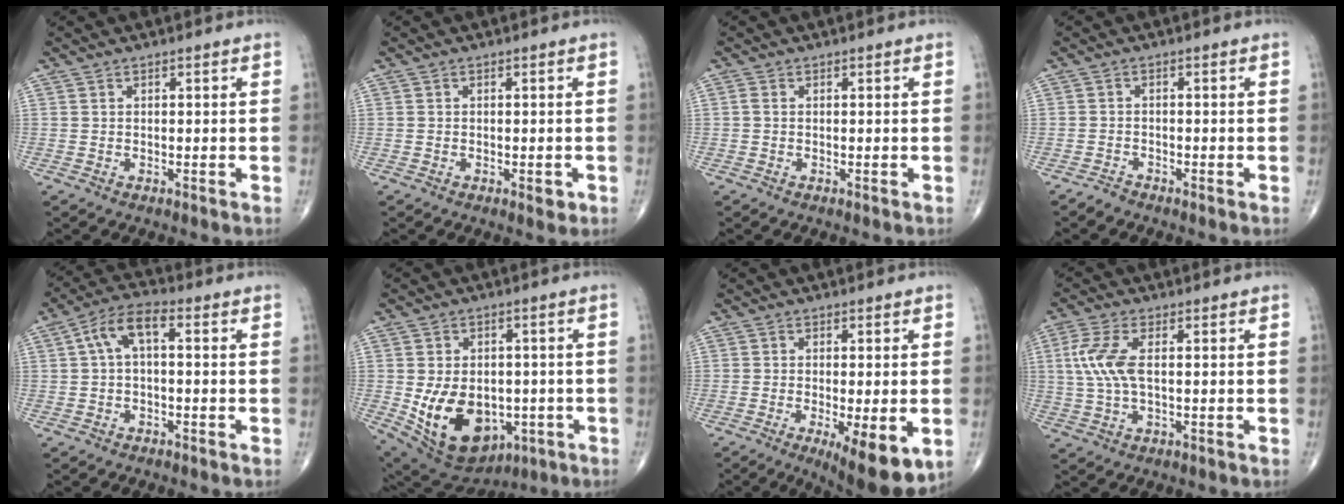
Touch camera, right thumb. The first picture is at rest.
{"total": 1.7, "force": [-0.6, 0.8, 1.4], "torque": [-0.014, -0.001, -0.008]}
{"total": 0.7, "force": [-0.1, 0.4, 0.5], "torque": [-0.011, -0.001, -0.004]}
{"total": 1.3, "force": [-1.3, 0.2, 0.0], "torque": [0.002, -0.004, -0.028]}
{"total": 6.7, "force": [0.7, 3.0, 5.9], "torque": [-0.111, 0.030, 0.003]}
{"total": 16.9, "force": [-3.7, 11.9, 11.4], "torque": [-0.177, 0.001, -0.030]}
{"total": 11.4, "force": [-3.9, 3.6, 10.1], "torque": [-0.148, -0.018, -0.051]}
{"total": 7.3, "force": [0.9, 3.1, 6.6], "torque": [-0.168, 0.010, 0.017]}